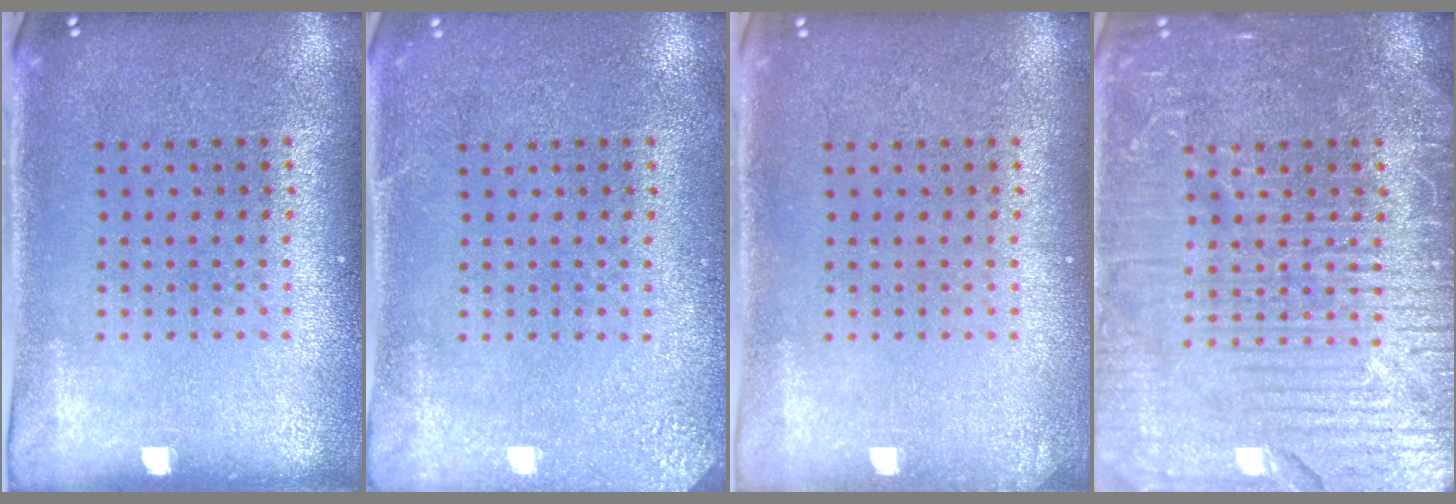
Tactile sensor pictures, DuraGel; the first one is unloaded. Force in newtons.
{"total": 2.5, "press": 2.4, "slide": 0.3}
{"total": 0.6, "press": 0.6, "slide": 0.0}
{"total": 7.2, "press": 7.2, "slide": 0.9}